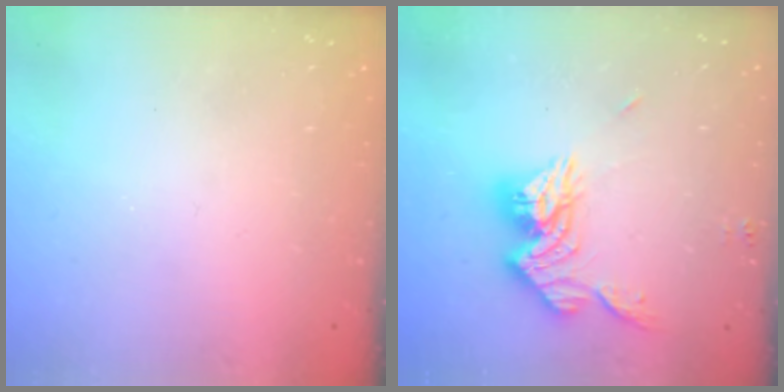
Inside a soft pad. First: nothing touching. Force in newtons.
{"total": 14.1, "press": 14.1, "slide": 1.2}